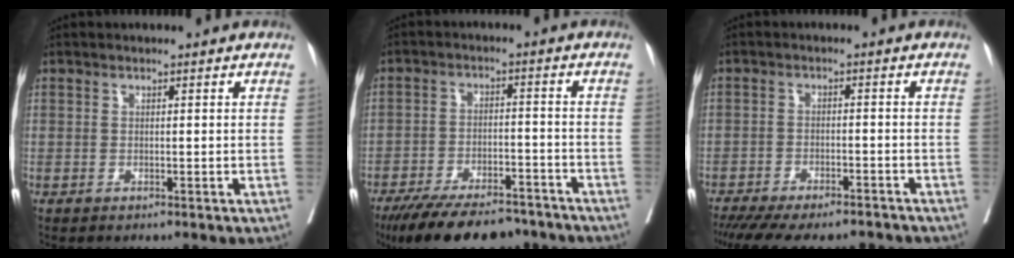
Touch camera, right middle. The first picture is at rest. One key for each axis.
{"total": 16.2, "fx": -13.3, "fy": 5.2, "fz": 7.6, "tx": -0.129, "ty": -0.008, "tz": -0.201}
{"total": 16.1, "fx": -14.1, "fy": 3.8, "fz": 6.8, "tx": -0.145, "ty": -0.021, "tz": -0.193}